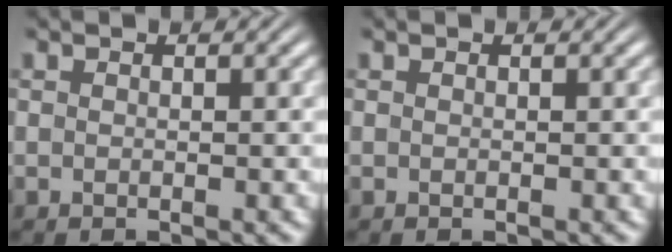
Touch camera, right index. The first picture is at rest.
{"total": 0.0}